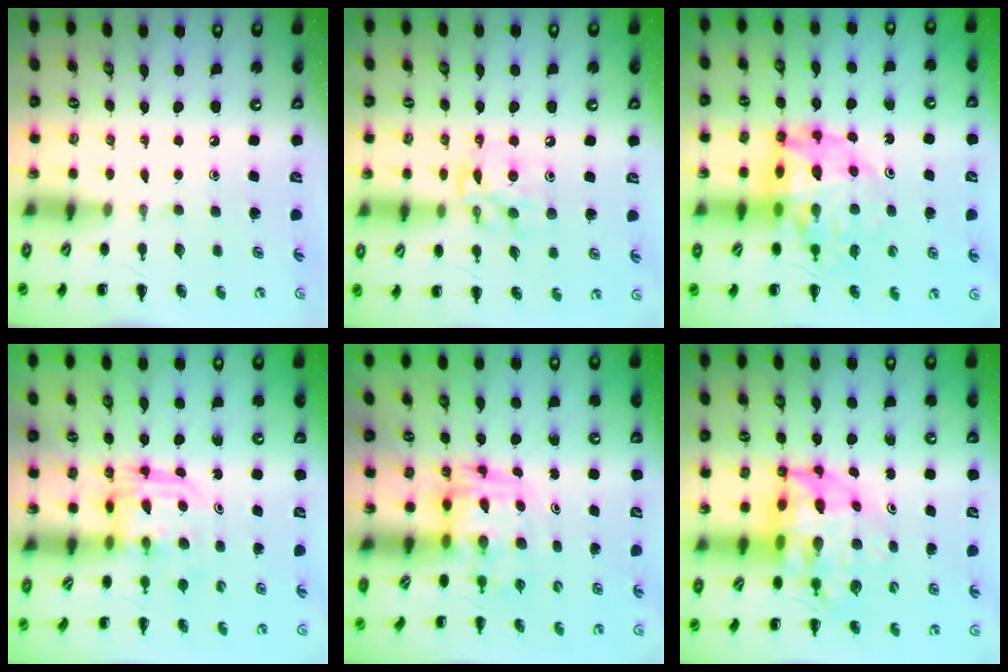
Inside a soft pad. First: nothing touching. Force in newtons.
{"total": 10.4, "press": 10.3, "slide": 1.1}
{"total": 17.4, "press": 16.9, "slide": 4.2}
{"total": 3.0, "press": 3.0, "slide": 0.2}
{"total": 3.7, "press": 3.6, "slide": 0.7}
{"total": 7.8, "press": 7.5, "slide": 2.2}